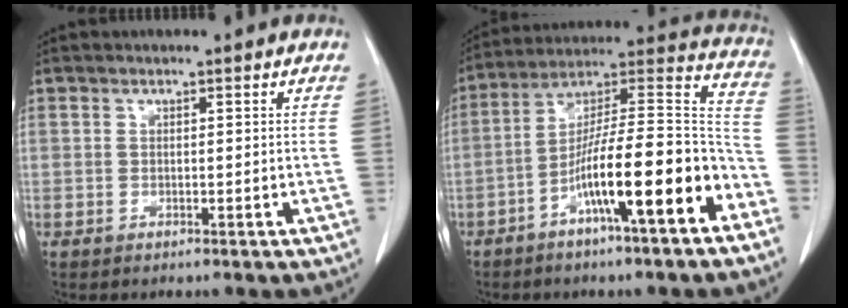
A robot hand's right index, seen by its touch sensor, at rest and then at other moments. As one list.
[{"total": 18.3, "force": [-8.3, 1.8, 16.3], "torque": [-0.257, 0.015, -0.136]}]